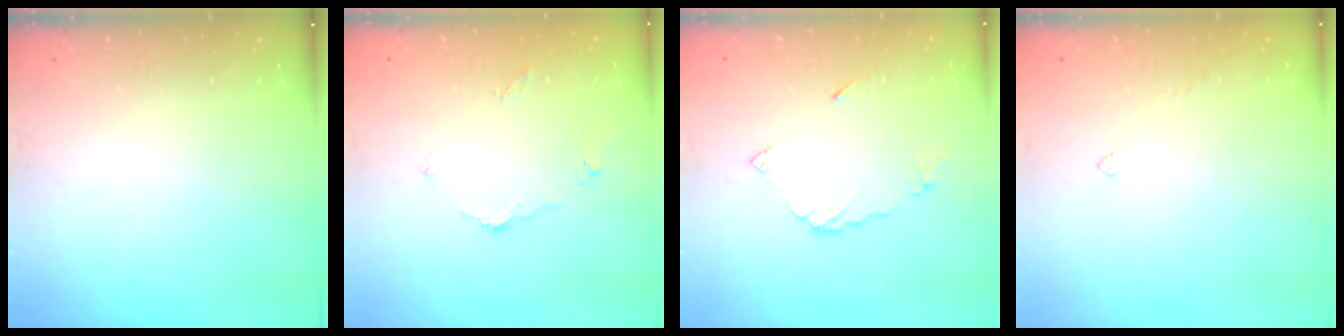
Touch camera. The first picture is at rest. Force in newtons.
{"total": 2.2, "press": 2.2, "slide": 0.4}
{"total": 7.1, "press": 7.1, "slide": 0.9}
{"total": 1.9, "press": 1.8, "slide": 0.4}